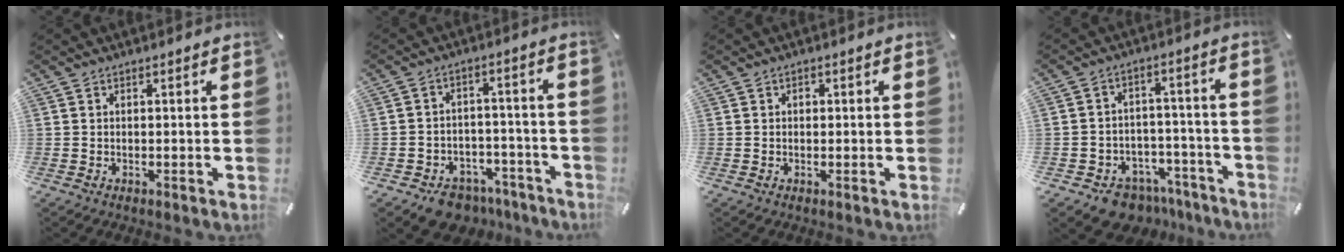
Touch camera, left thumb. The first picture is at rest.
{"total": 7.7, "force": [-5.8, 4.7, 1.7], "torque": [-0.018, 0.049, -0.101]}
{"total": 0.9, "force": [0.1, 0.8, 0.5], "torque": [-0.001, 0.001, 0.000]}
{"total": 7.4, "force": [-5.4, 4.9, 1.3], "torque": [-0.010, 0.040, -0.092]}